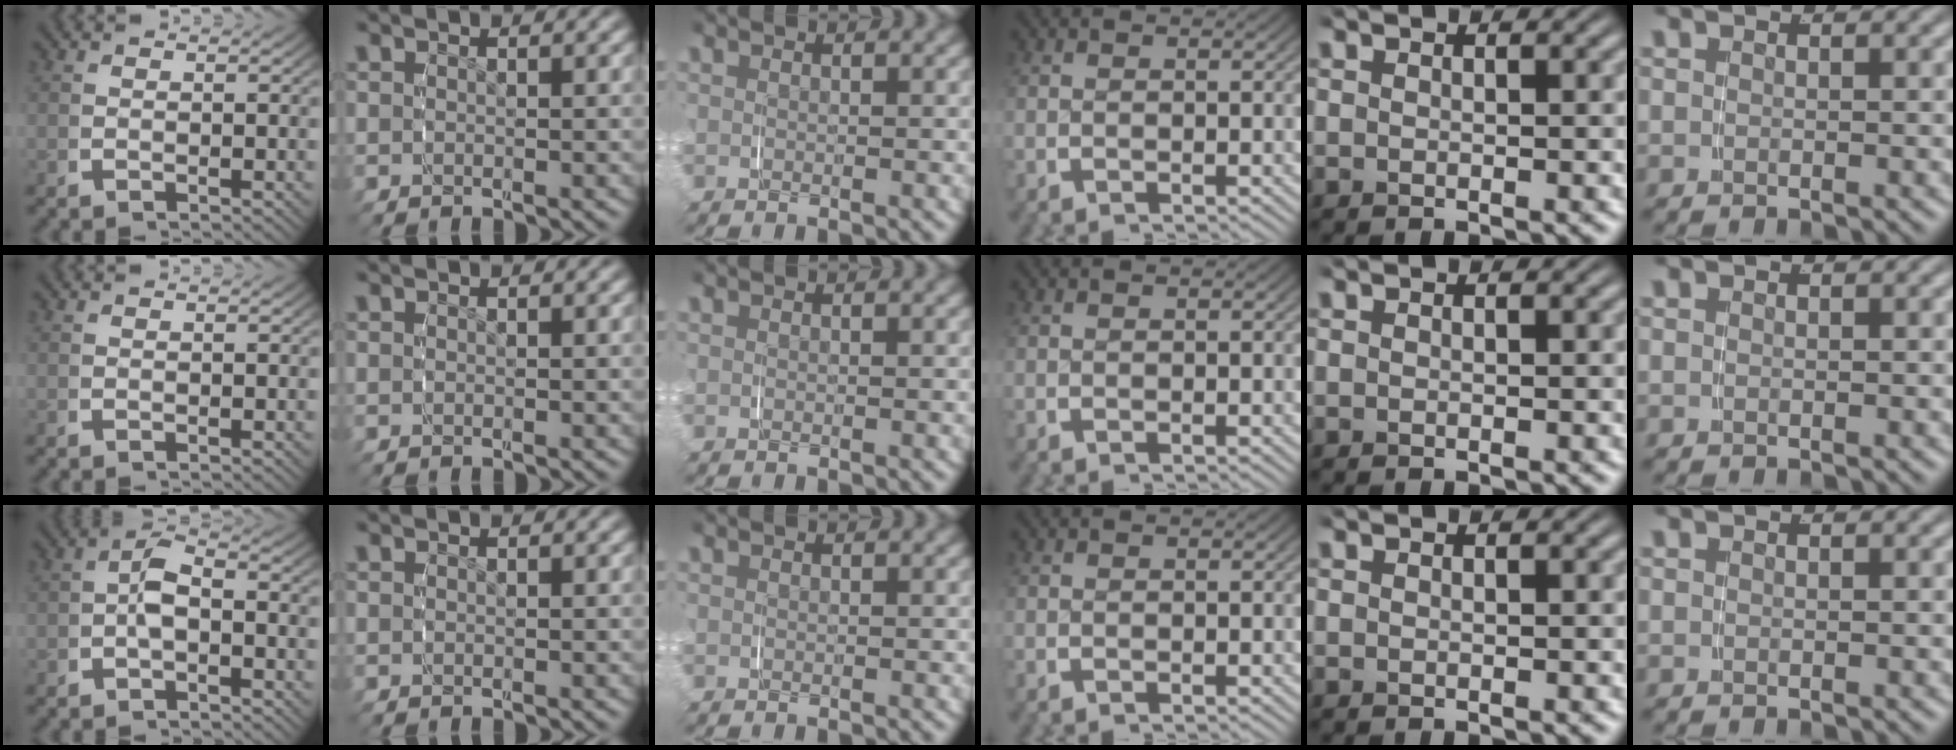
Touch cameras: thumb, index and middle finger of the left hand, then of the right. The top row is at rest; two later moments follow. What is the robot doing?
{"motion": "grasp_and_lifting", "object": "jar lid"}